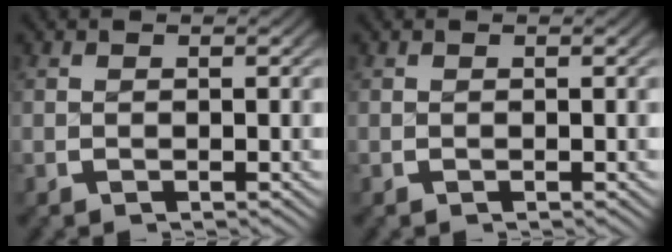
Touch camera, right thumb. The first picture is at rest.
{"total": 0.0}